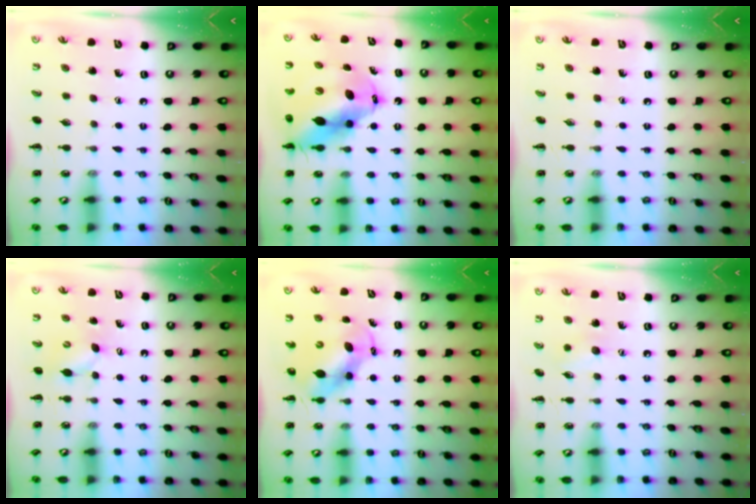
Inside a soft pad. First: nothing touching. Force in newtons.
{"total": 15.6, "press": 15.0, "slide": 4.3}
{"total": 0.0}
{"total": 4.0, "press": 3.9, "slide": 0.9}
{"total": 6.4, "press": 6.3, "slide": 0.9}
{"total": 6.3, "press": 6.1, "slide": 1.7}